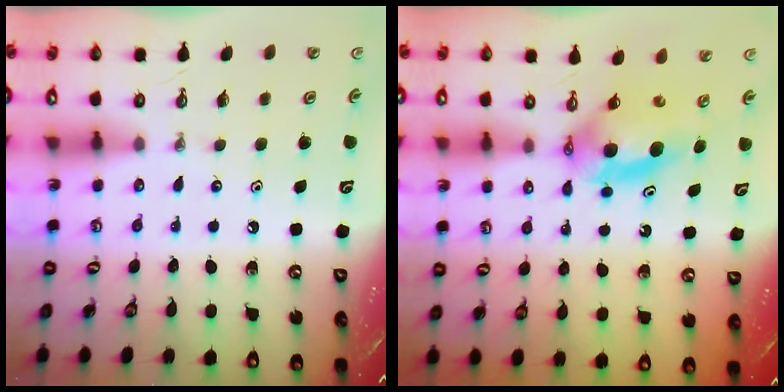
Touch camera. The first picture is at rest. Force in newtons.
{"total": 8.7, "press": 5.0, "slide": 7.1}